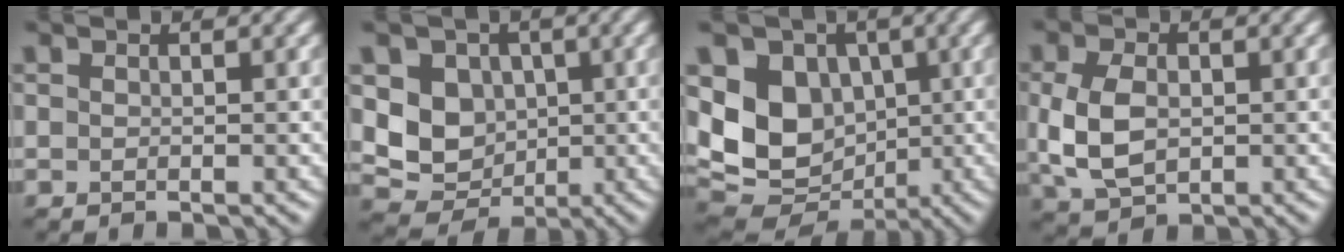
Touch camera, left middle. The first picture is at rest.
{"total": 5.8, "force": [0.7, 5.0, 2.7], "torque": [-0.041, -0.005, 0.005]}
{"total": 10.0, "force": [0.9, 8.0, 5.9], "torque": [-0.117, -0.013, 0.009]}
{"total": 5.4, "force": [-0.1, 3.7, 3.9], "torque": [-0.091, -0.002, 0.000]}